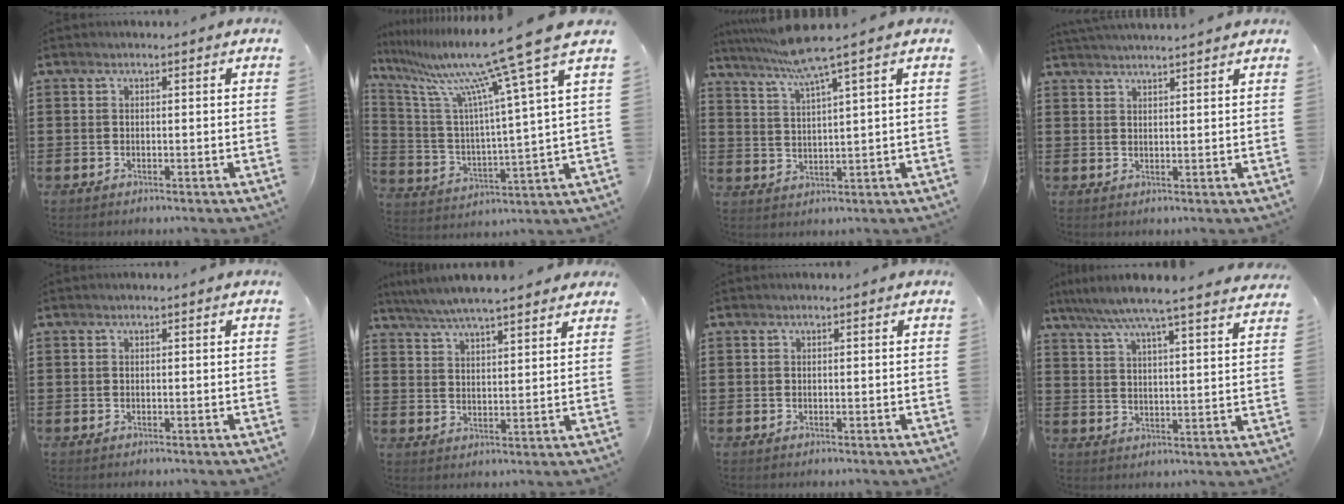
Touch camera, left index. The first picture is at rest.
{"total": 14.4, "force": [11.5, -0.8, 8.7], "torque": [-0.195, -0.076, 0.181]}
{"total": 6.3, "force": [4.4, -0.8, 4.4], "torque": [-0.099, -0.017, 0.074]}
{"total": 2.2, "force": [2.2, -0.4, 0.3], "torque": [-0.011, -0.007, 0.041]}
{"total": 0.0}
{"total": 5.4, "force": [5.0, 0.6, 2.0], "torque": [-0.057, -0.014, 0.089]}
{"total": 0.0}
{"total": 6.3, "force": [5.6, -0.6, 2.9], "torque": [-0.079, -0.037, 0.094]}